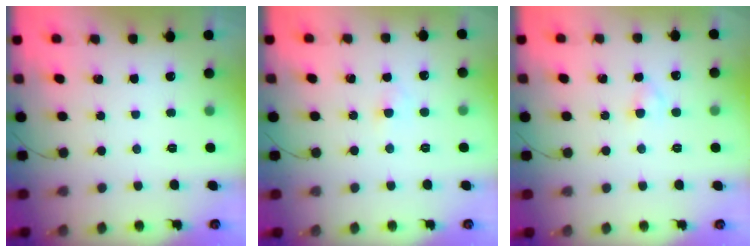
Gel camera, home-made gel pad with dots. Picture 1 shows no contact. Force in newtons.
{"total": 2.1, "press": 1.9, "slide": 0.9}
{"total": 1.6, "press": 1.4, "slide": 0.9}